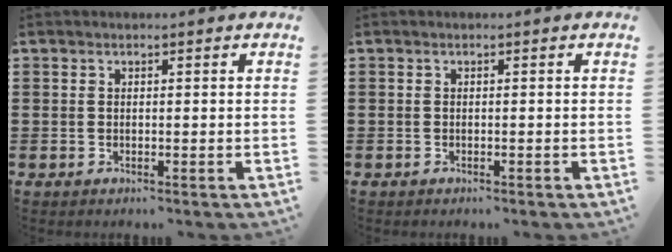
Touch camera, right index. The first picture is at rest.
{"total": 0.6, "force": [-0.5, -0.3, 0.0], "torque": [0.001, -0.003, -0.009]}